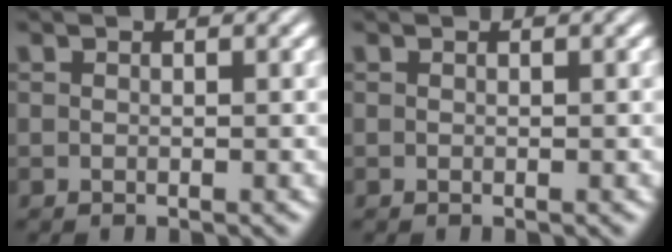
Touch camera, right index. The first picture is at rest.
{"total": 0.0}